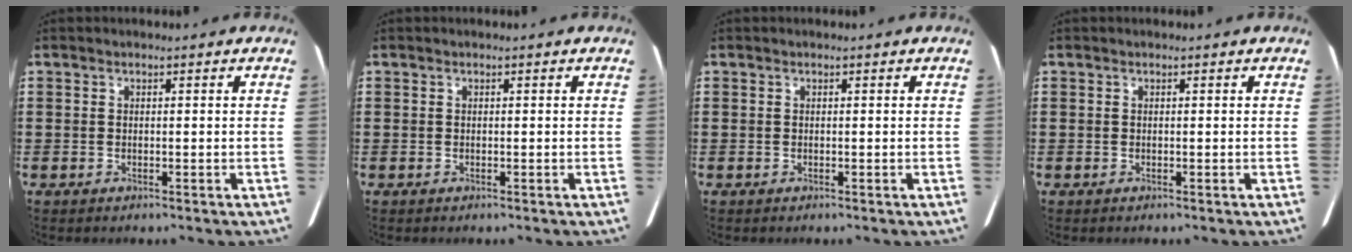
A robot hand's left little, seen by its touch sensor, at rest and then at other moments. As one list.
[{"total": 0.0}, {"total": 0.0}, {"total": 0.0}]